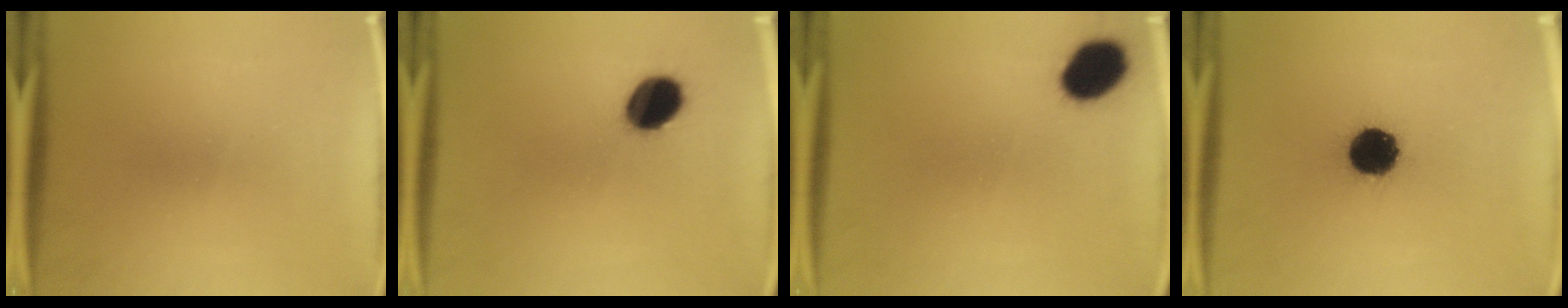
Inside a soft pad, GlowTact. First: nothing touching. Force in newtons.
{"total": 9.1}
{"total": 9.0}
{"total": 13.5}